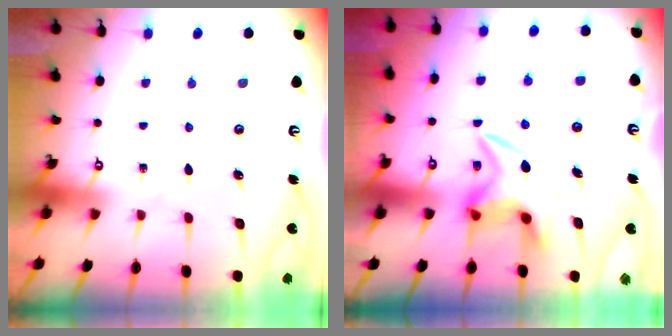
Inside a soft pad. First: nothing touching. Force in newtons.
{"total": 6.9, "press": 6.9, "slide": 0.3}